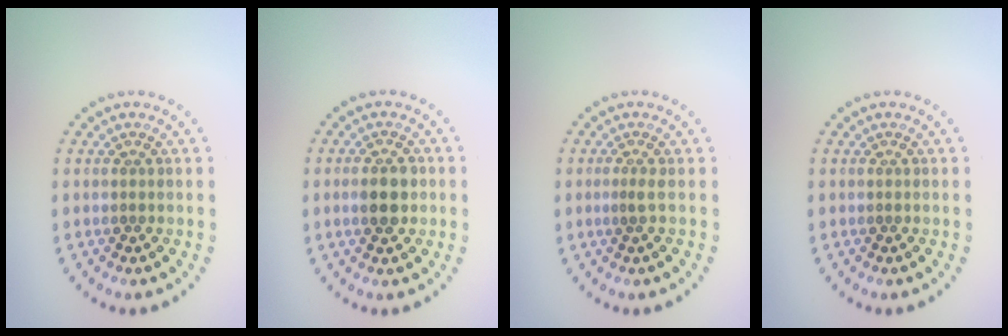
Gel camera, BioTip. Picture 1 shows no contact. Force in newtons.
{"total": 2.7, "press": 2.7, "slide": 0.2}
{"total": 0.7, "press": 0.4, "slide": 0.6}
{"total": 0.0}